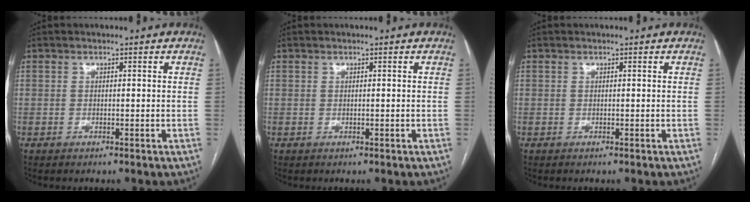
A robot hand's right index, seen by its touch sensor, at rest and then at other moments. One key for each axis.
{"total": 0.0}
{"total": 0.0}